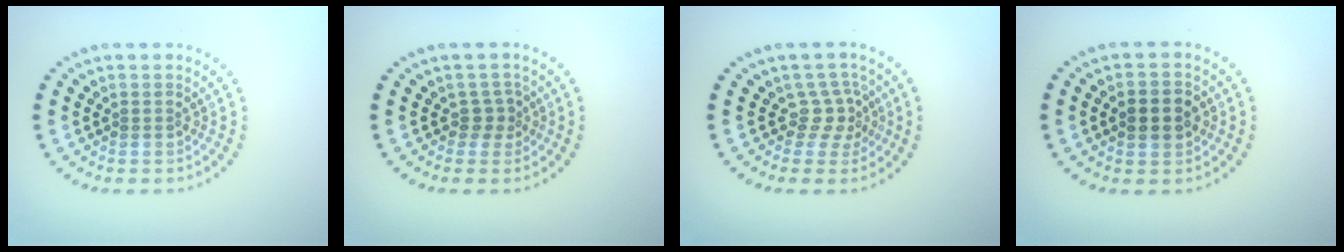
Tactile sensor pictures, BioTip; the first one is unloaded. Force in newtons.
{"total": 1.7, "press": 1.2, "slide": 1.2}
{"total": 2.3, "press": 1.6, "slide": 1.7}
{"total": 2.9, "press": 2.9, "slide": 0.2}